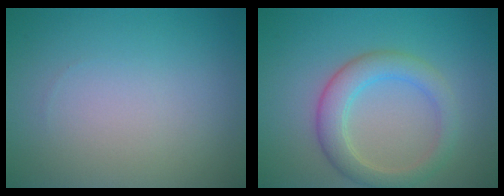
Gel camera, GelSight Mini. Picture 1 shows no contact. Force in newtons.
{"total": 3.9, "press": 3.9, "slide": 0.0}